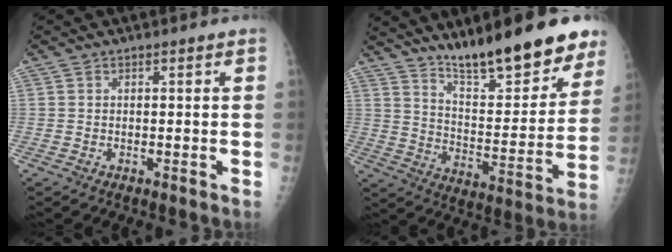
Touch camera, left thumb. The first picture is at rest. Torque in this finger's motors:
{"motor_torque": [0.63, 0.25, 1.22, -1.56, 0.15]}